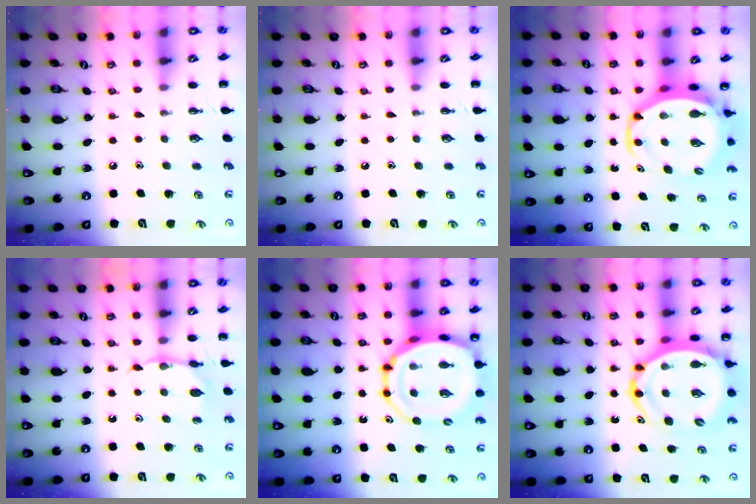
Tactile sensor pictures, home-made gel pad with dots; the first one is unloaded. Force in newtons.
{"total": 0.0}
{"total": 7.1, "press": 6.7, "slide": 2.1}
{"total": 4.5, "press": 4.3, "slide": 1.3}
{"total": 13.8, "press": 13.3, "slide": 3.8}
{"total": 12.3, "press": 11.8, "slide": 3.4}